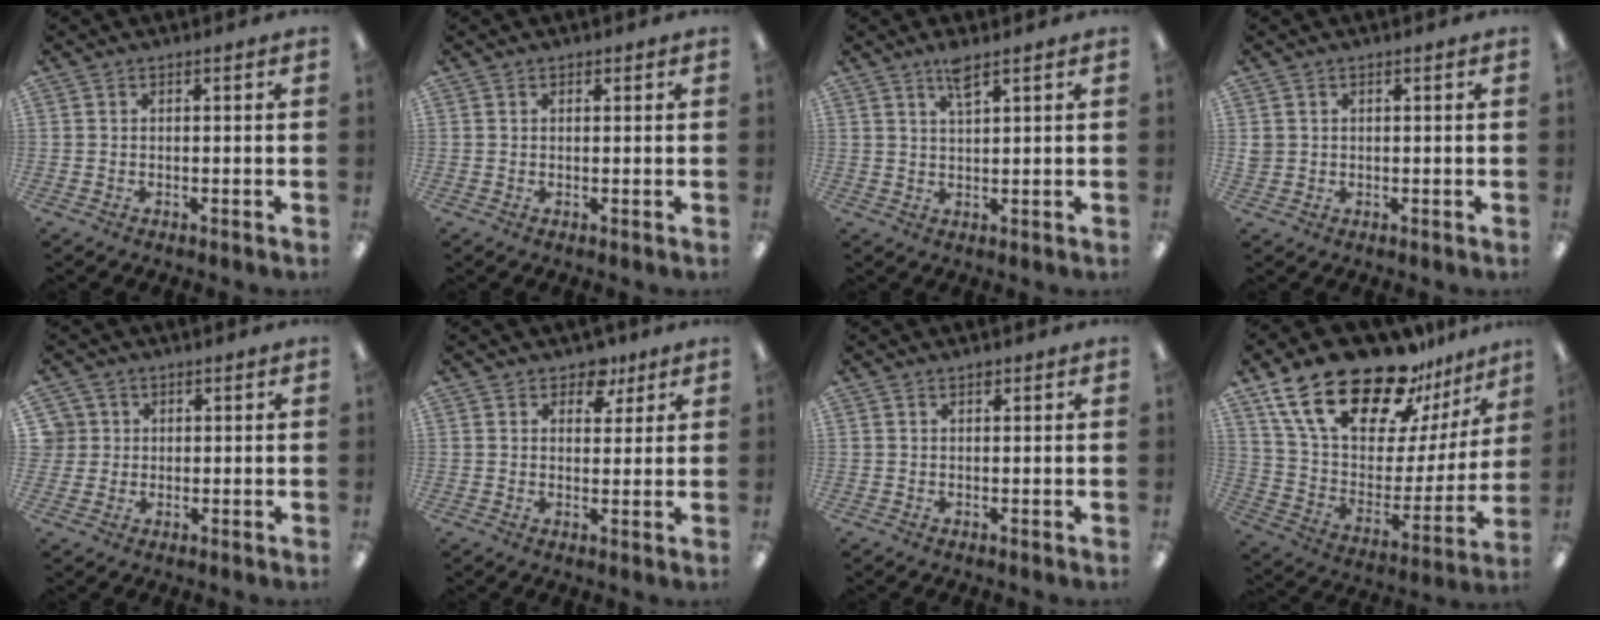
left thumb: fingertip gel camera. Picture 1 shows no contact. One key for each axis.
{"total": 0.8, "fx": 0.6, "fy": 0.5, "fz": 0.1, "tx": -0.002, "ty": 0.002, "tz": 0.010}
{"total": 3.9, "fx": 2.9, "fy": 0.7, "fz": 2.6, "tx": -0.051, "ty": -0.003, "tz": 0.049}
{"total": 1.7, "fx": 0.4, "fy": 1.6, "fz": 0.3, "tx": -0.007, "ty": 0.003, "tz": 0.006}
{"total": 4.2, "fx": 1.1, "fy": 4.1, "fz": 0.4, "tx": -0.013, "ty": 0.006, "tz": 0.019}
{"total": 6.0, "fx": 4.1, "fy": 3.8, "fz": 2.2, "tx": -0.016, "ty": -0.018, "tz": 0.069}
{"total": 0.9, "fx": 0.7, "fy": 0.5, "fz": 0.4, "tx": -0.009, "ty": 0.001, "tz": 0.013}
{"total": 26.6, "fx": 19.1, "fy": 11.4, "fz": 14.6, "tx": -0.255, "ty": -0.125, "tz": 0.341}